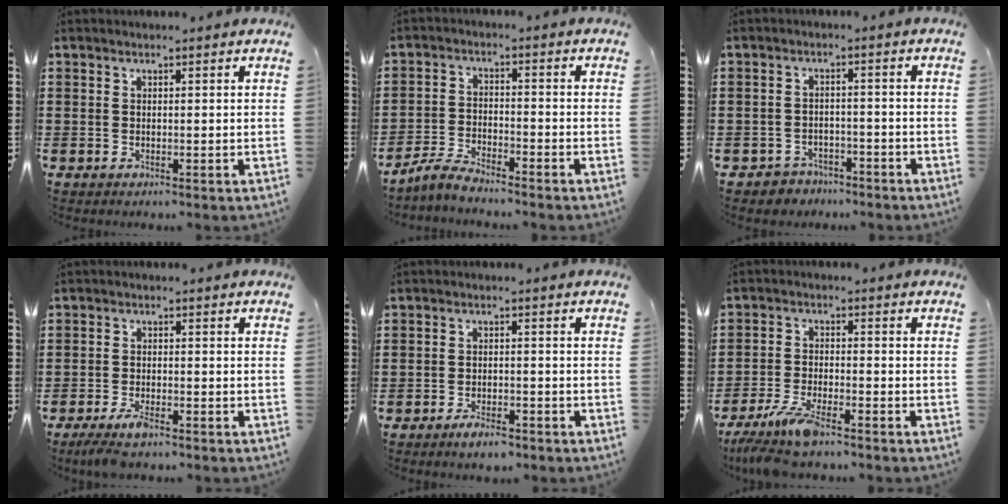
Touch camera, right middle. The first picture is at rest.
{"total": 4.2, "force": [-4.0, 0.3, 1.2], "torque": [-0.037, 0.000, -0.082]}
{"total": 2.5, "force": [-2.3, 0.9, -0.2], "torque": [-0.005, 0.004, -0.053]}
{"total": 3.4, "force": [-2.5, 0.6, 2.2], "torque": [-0.049, -0.005, -0.051]}
{"total": 2.7, "force": [-2.2, 0.7, 1.4], "torque": [-0.024, 0.004, -0.041]}
{"total": 6.5, "force": [-5.1, 1.2, 3.9], "torque": [-0.095, -0.014, -0.100]}